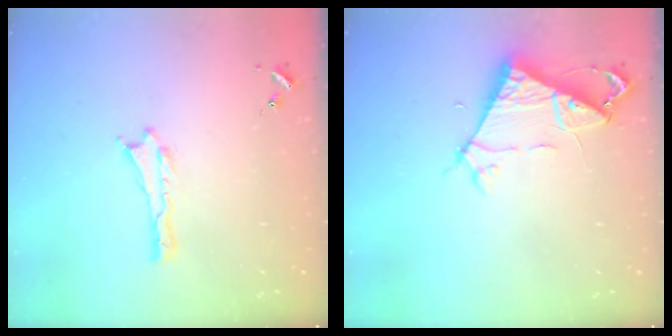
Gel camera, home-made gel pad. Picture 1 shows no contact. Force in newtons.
{"total": 6.6, "press": 6.5, "slide": 0.7}